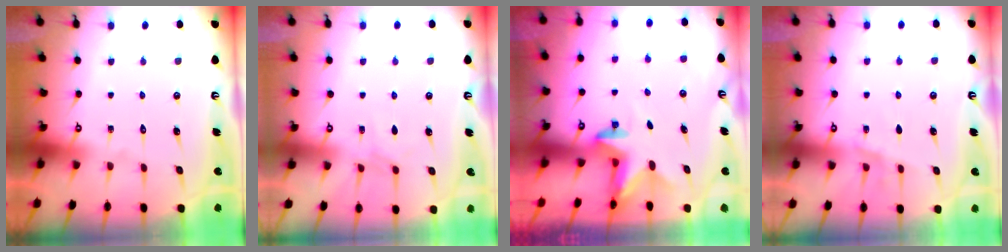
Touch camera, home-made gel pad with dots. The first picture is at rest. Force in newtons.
{"total": 3.7, "press": 3.6, "slide": 0.5}
{"total": 2.6, "press": 2.5, "slide": 0.4}
{"total": 5.4, "press": 5.3, "slide": 1.4}